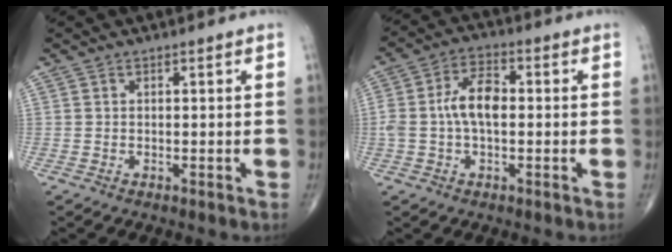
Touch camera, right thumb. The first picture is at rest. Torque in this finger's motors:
{"motor_torque": [0.52, 0.17, 0.90, 0.05, 0.07]}